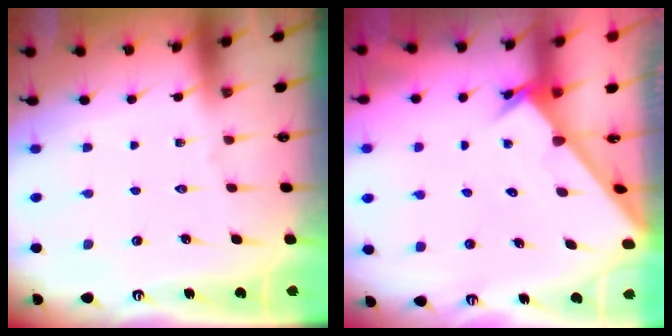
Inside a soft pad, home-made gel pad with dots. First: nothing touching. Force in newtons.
{"total": 2.5, "press": 2.5, "slide": 0.2}